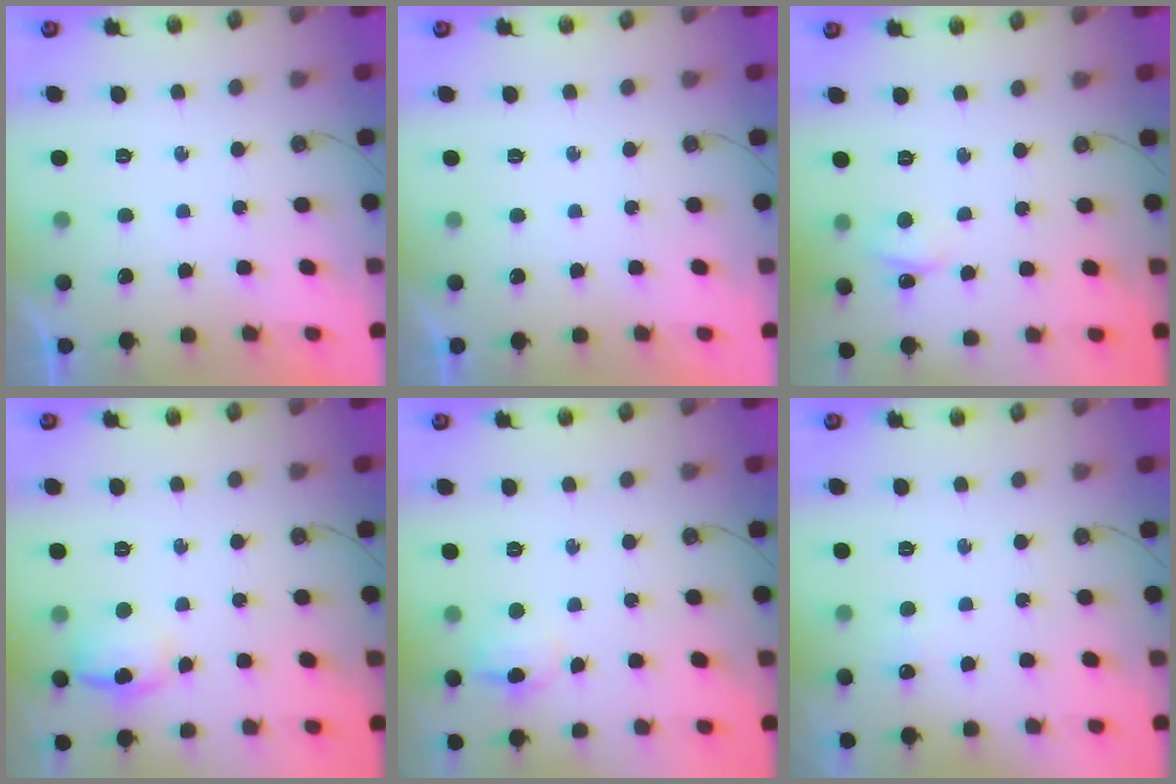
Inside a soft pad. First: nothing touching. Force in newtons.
{"total": 0.0}
{"total": 2.9, "press": 2.8, "slide": 0.3}
{"total": 11.1, "press": 10.5, "slide": 3.7}
{"total": 6.7, "press": 6.6, "slide": 1.2}
{"total": 3.9, "press": 3.8, "slide": 0.9}